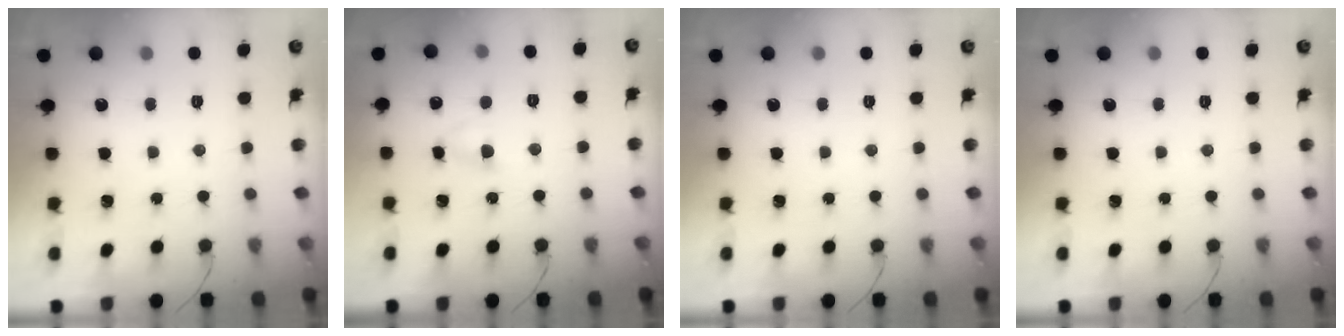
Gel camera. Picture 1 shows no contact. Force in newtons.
{"total": 3.2, "press": 2.9, "slide": 1.3}
{"total": 0.0}
{"total": 0.0}